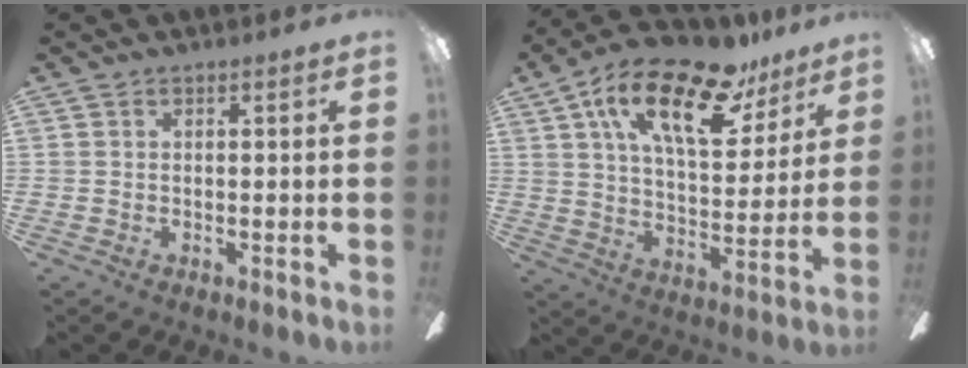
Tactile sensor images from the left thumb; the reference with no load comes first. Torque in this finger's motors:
{"motor_torque": [0.37, 0.46, 1.35, -1.42, 0.41]}